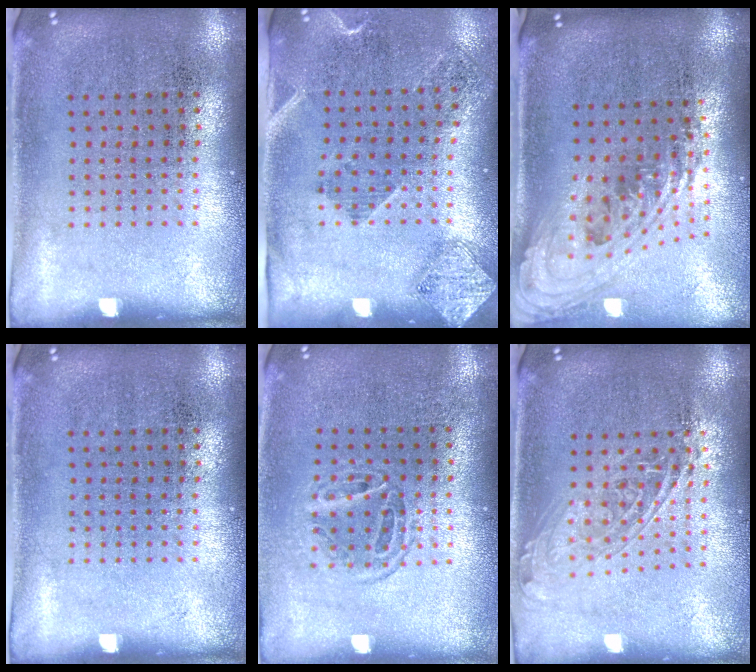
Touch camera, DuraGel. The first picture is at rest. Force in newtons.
{"total": 1.8, "press": 1.4, "slide": 1.2}
{"total": 2.4, "press": 1.7, "slide": 1.7}
{"total": 0.0}
{"total": 1.1, "press": 1.0, "slide": 0.5}
{"total": 1.5, "press": 1.3, "slide": 0.9}